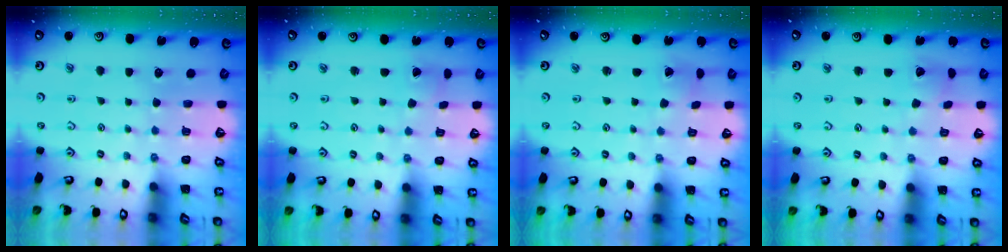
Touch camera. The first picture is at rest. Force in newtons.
{"total": 2.8, "press": 2.8, "slide": 0.2}
{"total": 0.9, "press": 0.9, "slide": 0.3}
{"total": 2.8, "press": 2.8, "slide": 0.4}